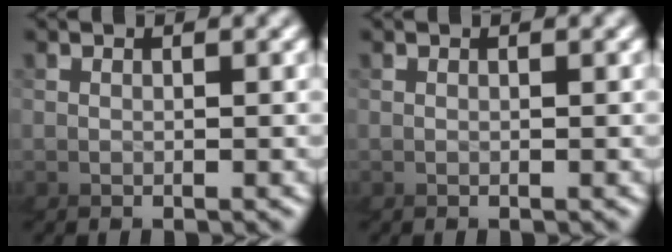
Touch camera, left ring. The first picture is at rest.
{"total": 0.0}